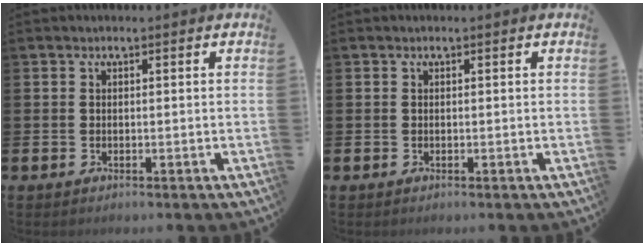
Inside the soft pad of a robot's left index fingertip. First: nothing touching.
{"total": 0.0}